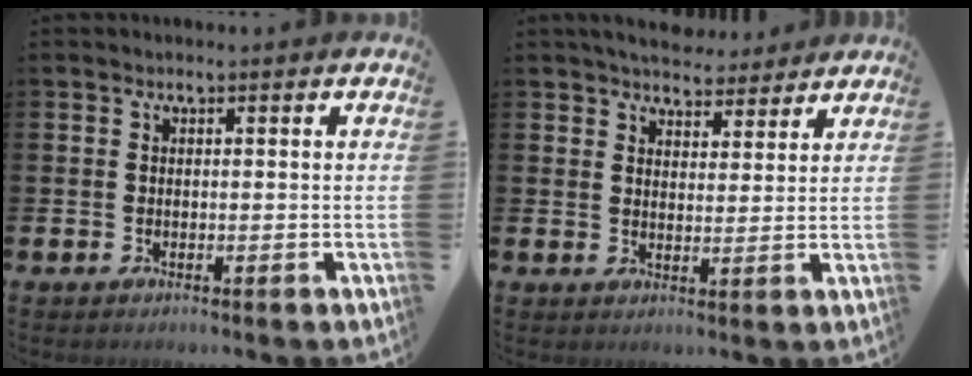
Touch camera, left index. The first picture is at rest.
{"total": 5.0, "force": [4.8, 1.5, 0.3], "torque": [-0.011, -0.024, 0.086]}